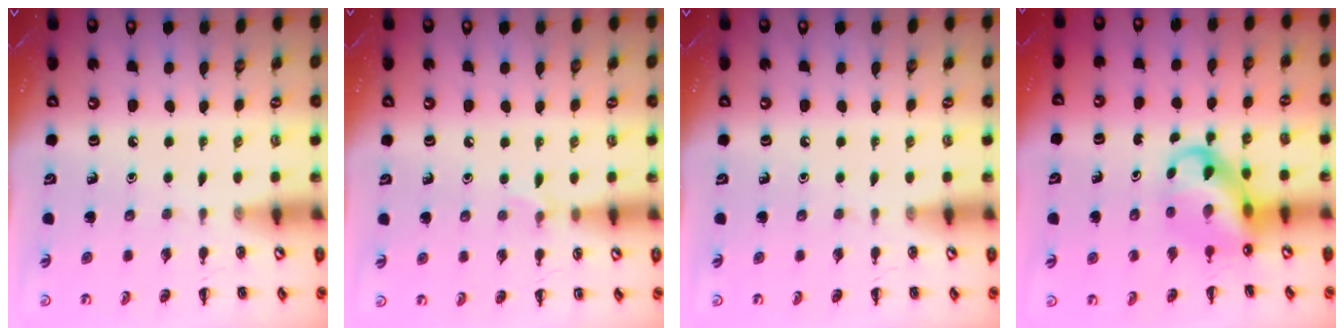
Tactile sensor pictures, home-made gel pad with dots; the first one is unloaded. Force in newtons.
{"total": 4.8, "press": 4.5, "slide": 1.7}
{"total": 0.0}
{"total": 8.7, "press": 8.3, "slide": 2.5}